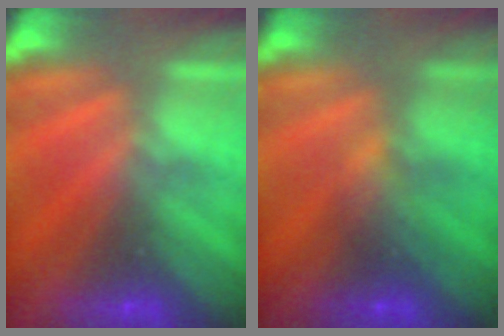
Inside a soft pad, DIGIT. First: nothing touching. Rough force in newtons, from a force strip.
{"total": 2.2}